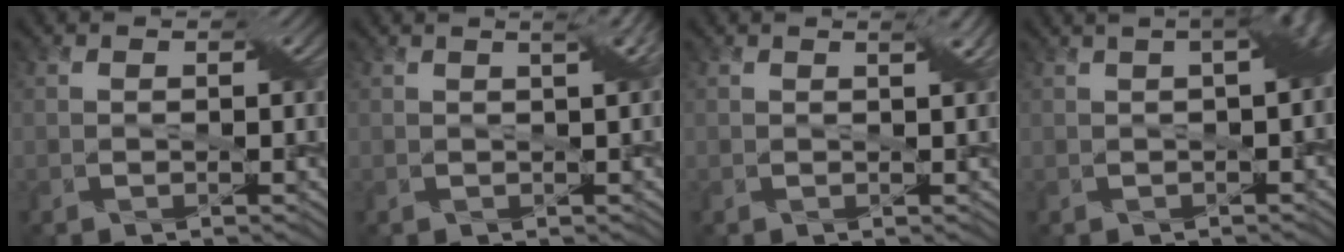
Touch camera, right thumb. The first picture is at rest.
{"total": 2.4, "force": [1.1, 0.5, 2.1], "torque": [-0.024, 0.009, 0.006]}
{"total": 1.0, "force": [0.6, 0.0, 0.8], "torque": [-0.017, 0.004, 0.009]}
{"total": 6.0, "force": [1.0, 2.1, 5.6], "torque": [-0.054, 0.024, 0.007]}